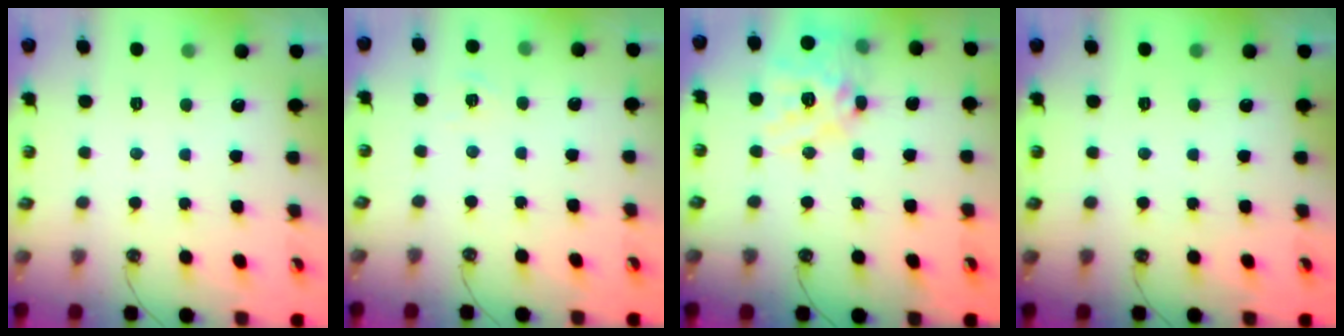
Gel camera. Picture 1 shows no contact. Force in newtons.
{"total": 3.6, "press": 3.6, "slide": 0.4}
{"total": 18.5, "press": 18.3, "slide": 2.2}
{"total": 0.0}